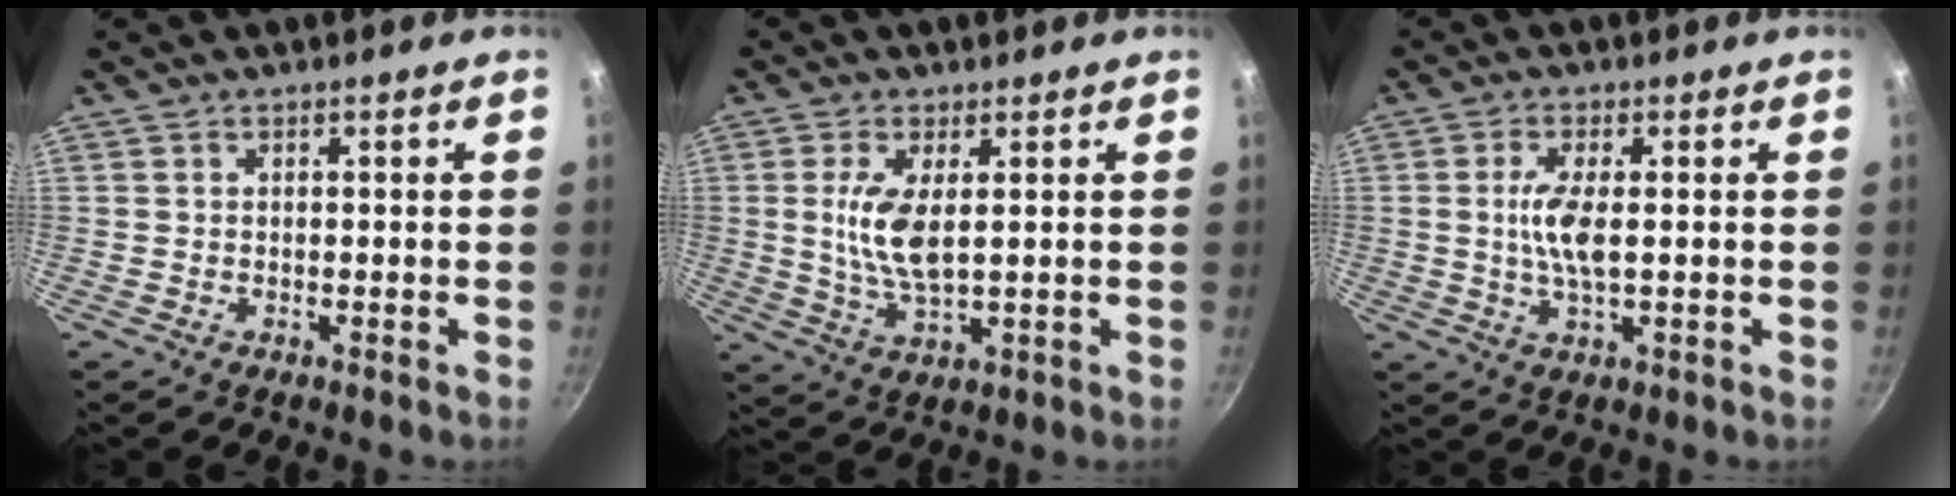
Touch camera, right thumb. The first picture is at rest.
{"total": 7.8, "force": [1.3, 3.1, 7.0], "torque": [-0.141, -0.008, 0.031]}
{"total": 6.1, "force": [0.4, 2.0, 5.7], "torque": [-0.123, -0.001, 0.007]}